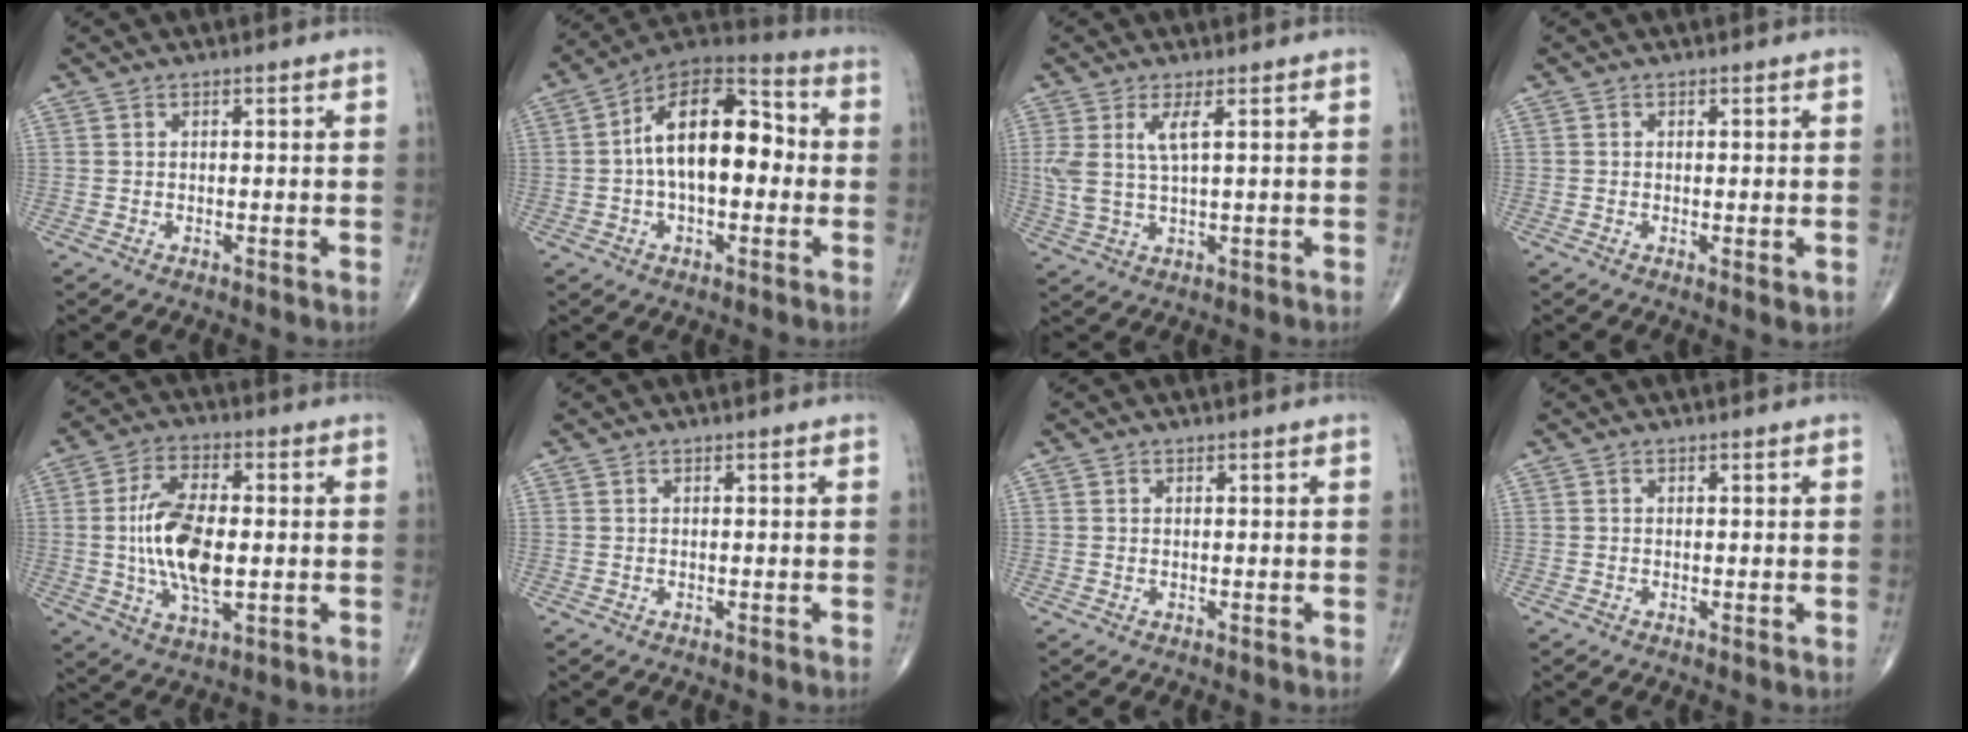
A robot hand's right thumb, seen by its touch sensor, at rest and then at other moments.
{"total": 17.3, "force": [0.6, 9.3, 14.6], "torque": [-0.218, 0.044, -0.003]}
{"total": 5.4, "force": [1.8, 1.3, 4.9], "torque": [-0.126, -0.009, 0.043]}
{"total": 1.8, "force": [-0.4, 0.5, 1.7], "torque": [-0.026, -0.006, -0.004]}
{"total": 13.9, "force": [-0.4, 6.6, 12.3], "torque": [-0.233, 0.001, -0.006]}
{"total": 0.0}
{"total": 0.0}
{"total": 0.0}